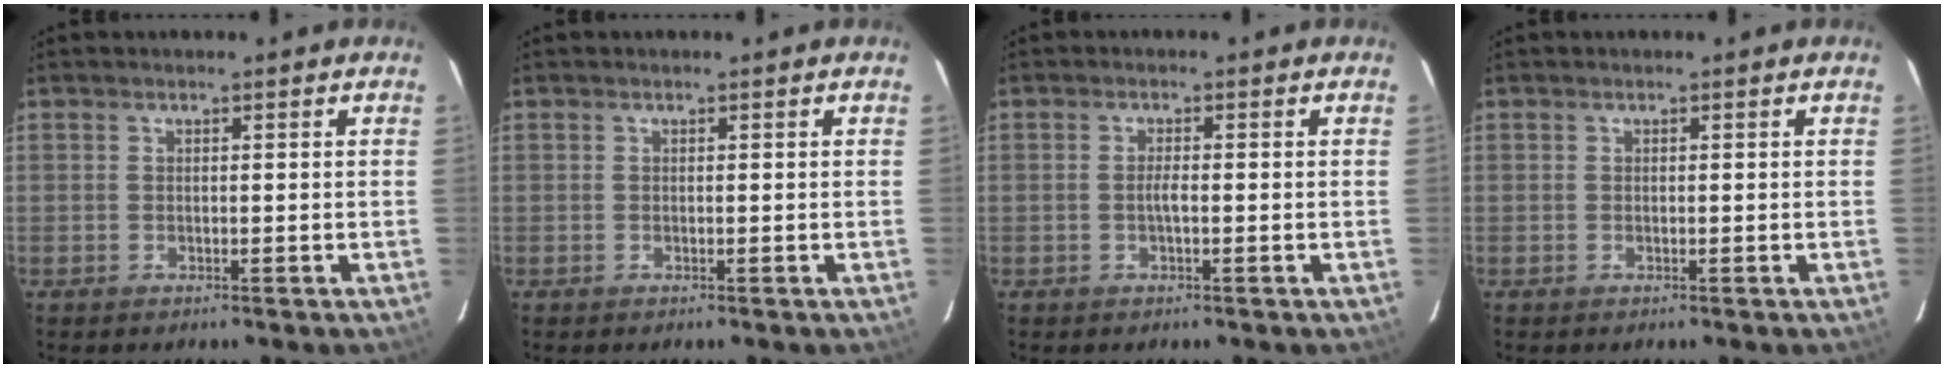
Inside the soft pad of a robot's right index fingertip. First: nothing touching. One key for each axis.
{"total": 0.0}
{"total": 2.6, "fx": -0.8, "fy": 0.1, "fz": 2.5, "tx": -0.049, "ty": 0.001, "tz": -0.015}
{"total": 0.0}